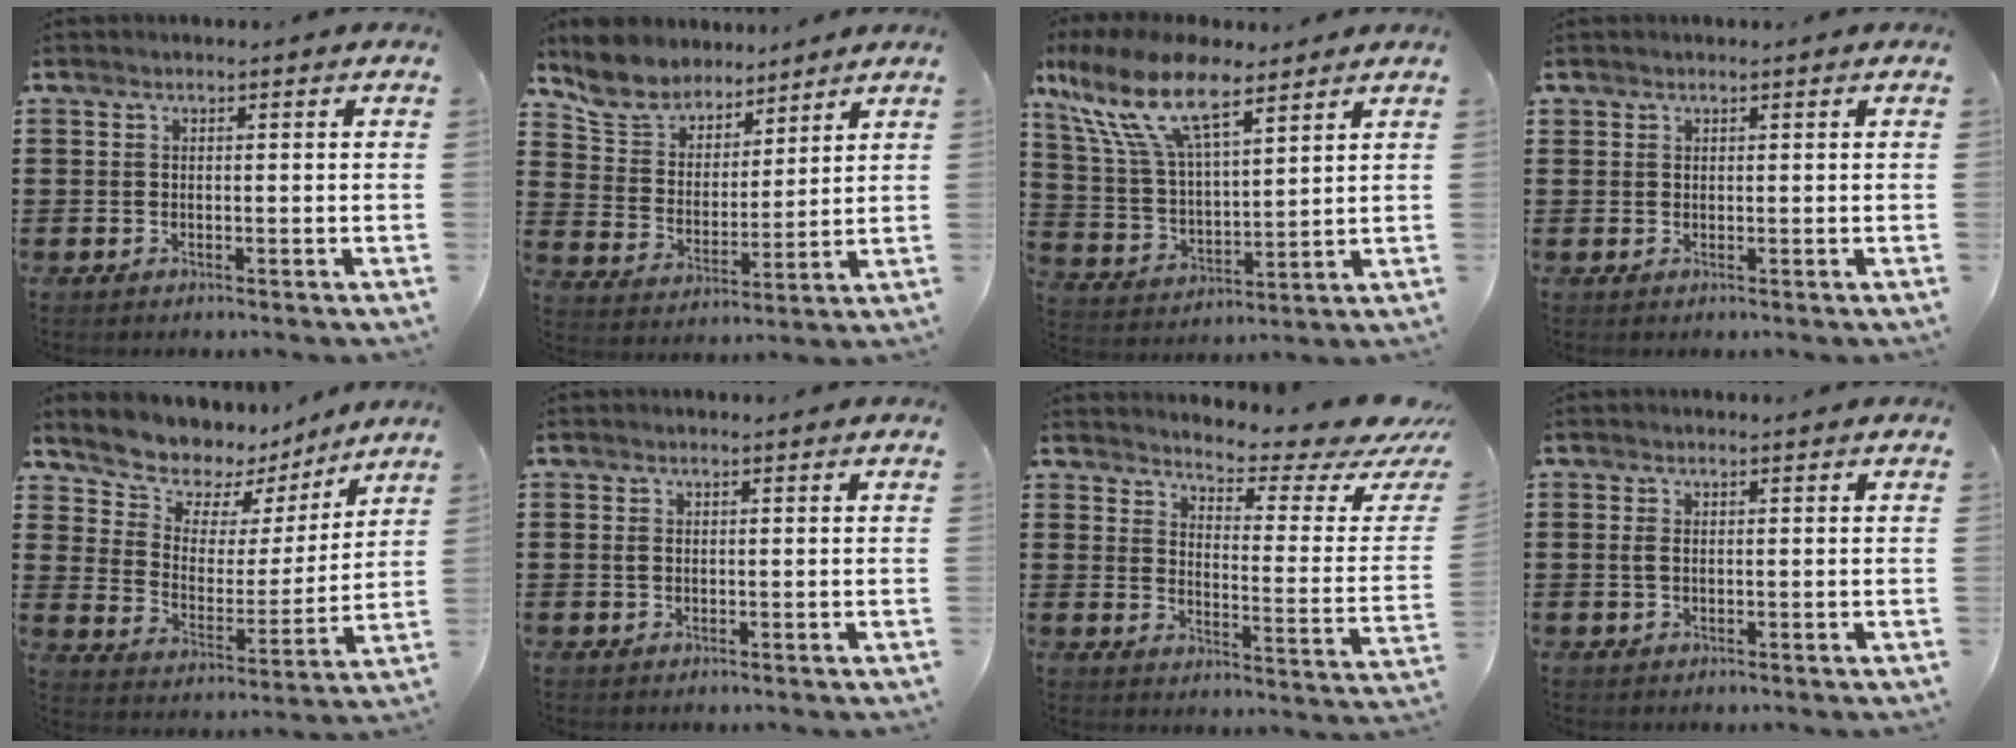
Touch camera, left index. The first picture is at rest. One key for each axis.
{"total": 7.1, "fx": 6.5, "fy": 2.7, "fz": 0.0, "tx": -0.046, "ty": -0.038, "tz": 0.122}
{"total": 14.1, "fx": 9.2, "fy": 4.9, "fz": 9.5, "tx": -0.221, "ty": -0.022, "tz": 0.164}
{"total": 0.6, "fx": 0.4, "fy": 0.4, "fz": 0.0, "tx": -0.002, "ty": 0.002, "tz": 0.007}
{"total": 7.7, "fx": 7.0, "fy": 3.3, "fz": 0.4, "tx": -0.049, "ty": -0.058, "tz": 0.123}
{"total": 0.6, "fx": 0.1, "fy": 0.5, "fz": 0.4, "tx": -0.010, "ty": 0.002, "tz": 0.001}
{"total": 4.4, "fx": 3.9, "fy": 0.1, "fz": 2.1, "tx": -0.039, "ty": -0.043, "tz": 0.056}
{"total": 1.2, "fx": 0.0, "fy": 0.7, "fz": 1.0, "tx": -0.029, "ty": 0.000, "tz": -0.003}